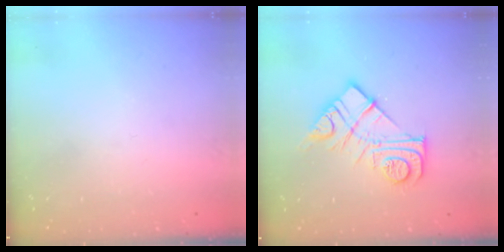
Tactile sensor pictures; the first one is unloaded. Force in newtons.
{"total": 13.9, "press": 13.8, "slide": 0.9}